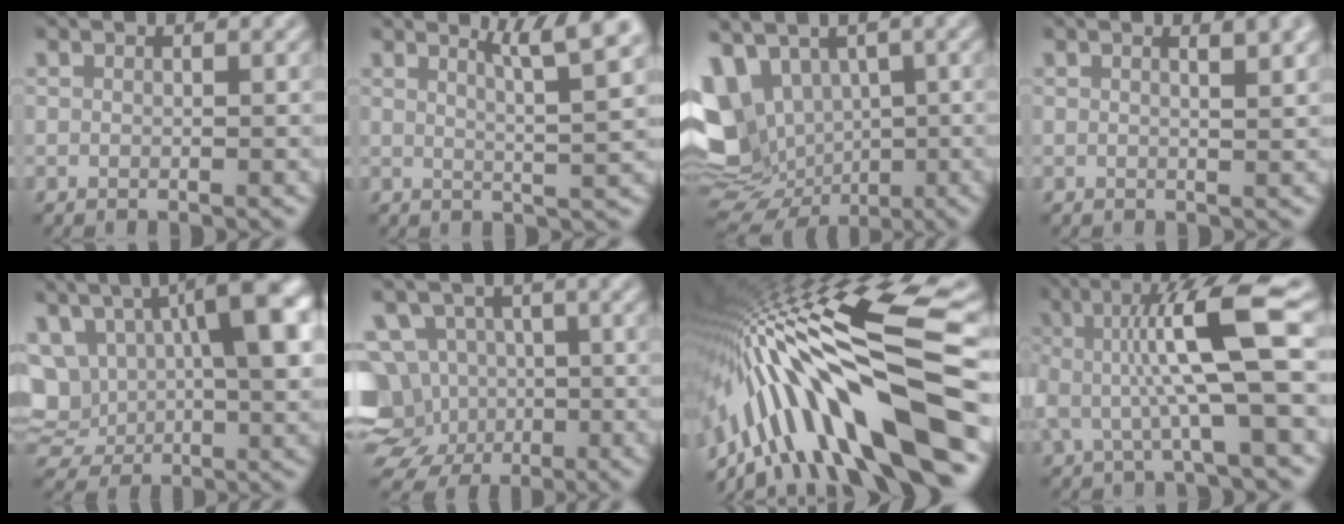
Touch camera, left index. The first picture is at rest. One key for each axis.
{"total": 4.9, "fx": 2.9, "fy": 0.7, "fz": 3.9, "tx": -0.053, "ty": 0.004, "tz": 0.048}
{"total": 10.5, "fx": 0.3, "fy": 8.0, "fz": 6.8, "tx": -0.145, "ty": -0.012, "tz": 0.025}
{"total": 2.6, "fx": 1.3, "fy": 0.9, "fz": 2.0, "tx": -0.015, "ty": 0.005, "tz": 0.015}
{"total": 15.5, "fx": 3.0, "fy": 9.0, "fz": 12.2, "tx": -0.211, "ty": 0.008, "tz": 0.059}
{"total": 11.6, "fx": -2.5, "fy": 10.3, "fz": 4.7, "tx": -0.102, "ty": 0.016, "tz": -0.062}
{"total": 15.2, "fx": -4.8, "fy": 3.3, "fz": 14.0, "tx": -0.245, "ty": 0.039, "tz": -0.072}
{"total": 8.2, "fx": 0.7, "fy": 1.5, "fz": 8.0, "tx": -0.136, "ty": 0.005, "tz": 0.011}